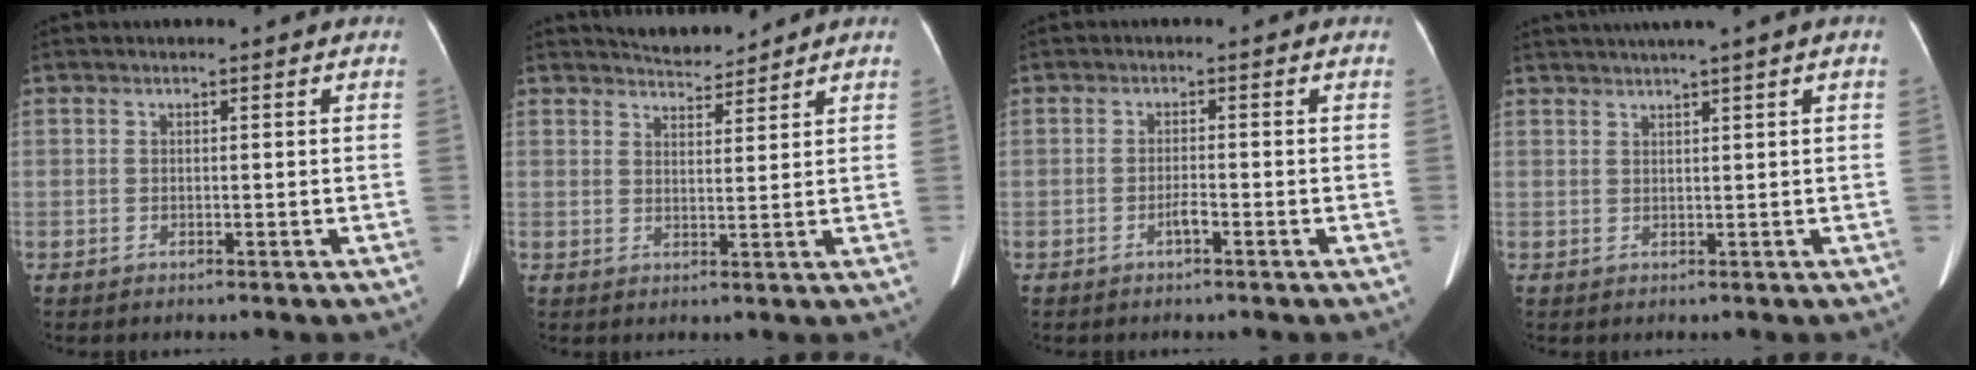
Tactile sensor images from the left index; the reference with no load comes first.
{"total": 4.0, "force": [4.0, 0.4, 0.3], "torque": [-0.009, 0.006, 0.065]}
{"total": 1.5, "force": [-1.0, 0.1, 1.1], "torque": [-0.024, 0.000, -0.015]}
{"total": 4.6, "force": [3.3, -1.0, 3.0], "torque": [-0.046, 0.022, 0.056]}